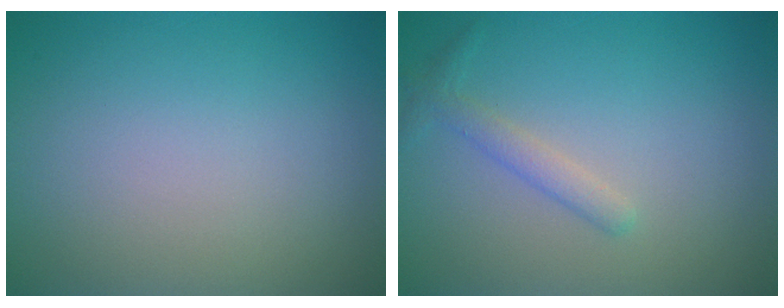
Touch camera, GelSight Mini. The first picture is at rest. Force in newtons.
{"total": 1.7, "press": 1.7, "slide": 0.1}